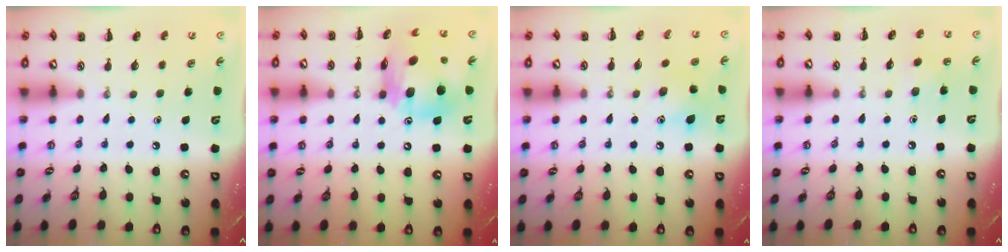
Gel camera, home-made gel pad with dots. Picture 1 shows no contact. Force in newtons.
{"total": 14.8, "press": 14.2, "slide": 4.4}
{"total": 7.3, "press": 6.9, "slide": 2.2}
{"total": 4.3, "press": 4.1, "slide": 1.1}